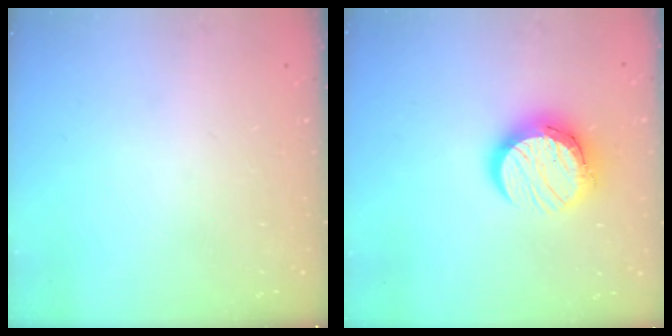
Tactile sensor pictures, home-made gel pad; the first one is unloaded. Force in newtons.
{"total": 12.4, "press": 12.4, "slide": 0.9}